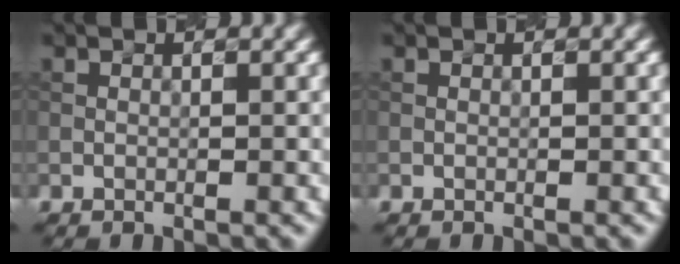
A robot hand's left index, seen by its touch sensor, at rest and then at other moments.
{"total": 0.0}